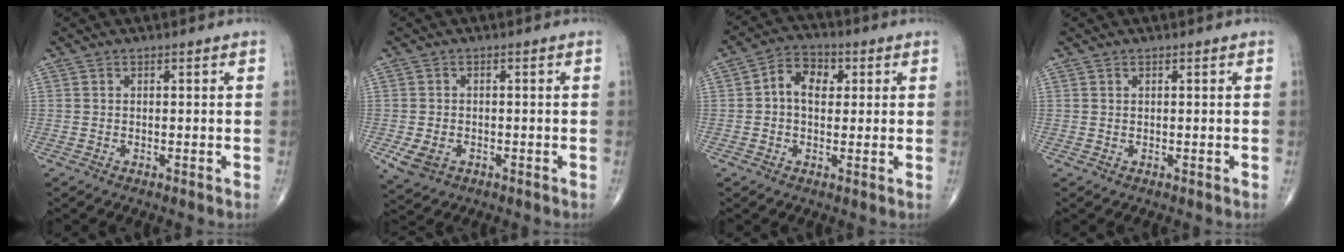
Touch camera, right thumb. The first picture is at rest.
{"total": 5.6, "force": [-2.0, 4.0, 3.3], "torque": [-0.062, 0.002, -0.027]}
{"total": 6.9, "force": [1.1, 4.9, 4.8], "torque": [-0.060, 0.016, 0.011]}
{"total": 0.0}